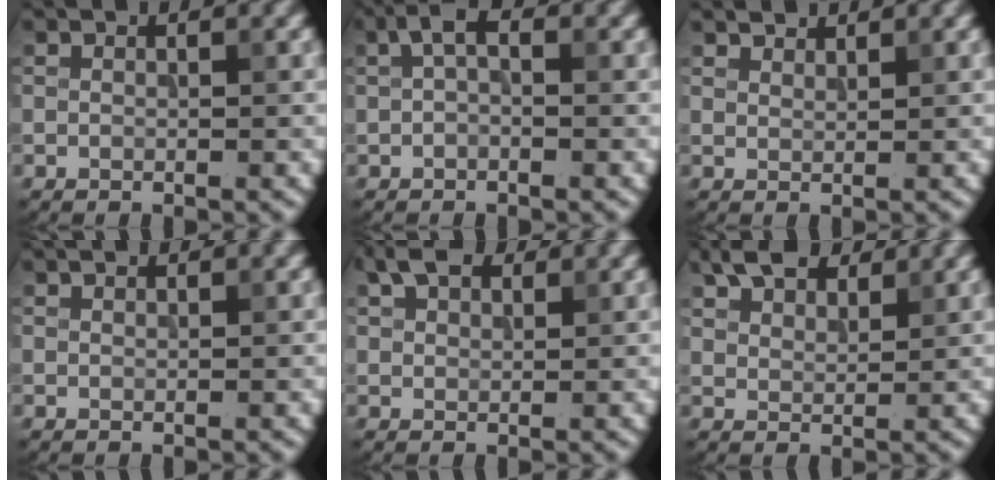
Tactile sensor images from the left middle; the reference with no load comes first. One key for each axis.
{"total": 2.0, "fx": 0.3, "fy": 1.0, "fz": 1.7, "tx": -0.033, "ty": 0.010, "tz": -0.001}
{"total": 1.8, "fx": 1.7, "fy": 0.5, "fz": 0.3, "tx": -0.009, "ty": -0.003, "tz": 0.035}
{"total": 0.5, "fx": 0.5, "fy": 0.1, "fz": 0.1, "tx": 0.001, "ty": 0.001, "tz": 0.010}
{"total": 3.4, "fx": 2.1, "fy": 2.0, "fz": 1.8, "tx": -0.039, "ty": 0.011, "tz": 0.037}
{"total": 4.5, "fx": 3.3, "fy": 2.2, "fz": 2.0, "tx": -0.043, "ty": 0.011, "tz": 0.062}